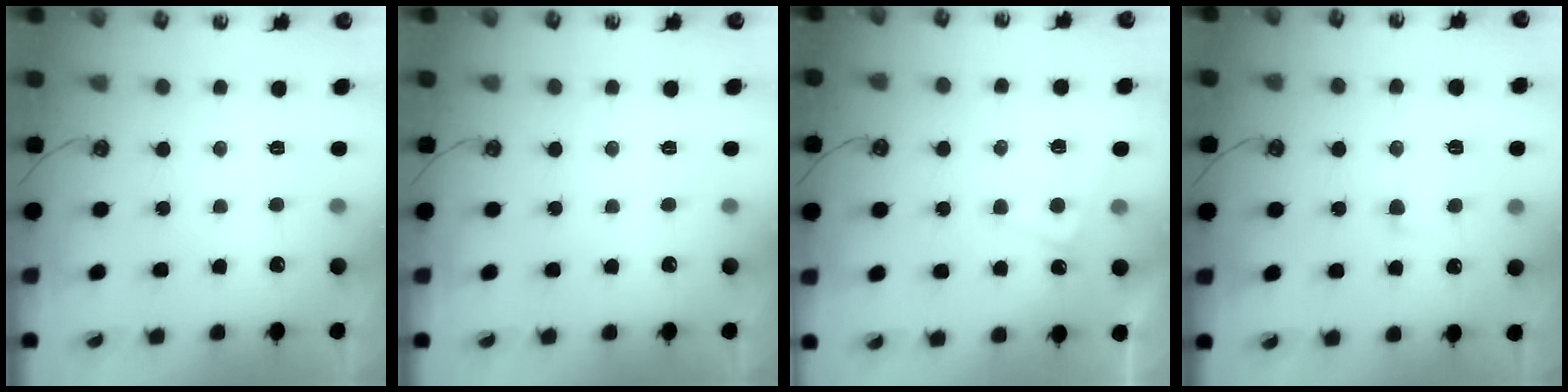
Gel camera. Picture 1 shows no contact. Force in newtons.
{"total": 0.0}
{"total": 5.0, "press": 5.0, "slide": 0.3}
{"total": 1.8, "press": 1.3, "slide": 1.2}